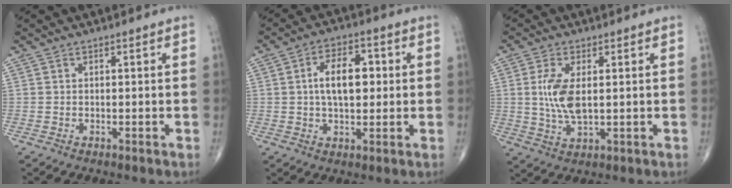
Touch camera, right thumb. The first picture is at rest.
{"total": 9.2, "force": [1.0, 5.0, 7.7], "torque": [-0.112, 0.009, 0.012]}
{"total": 7.4, "force": [0.9, 3.1, 6.6], "torque": [-0.144, -0.008, 0.021]}